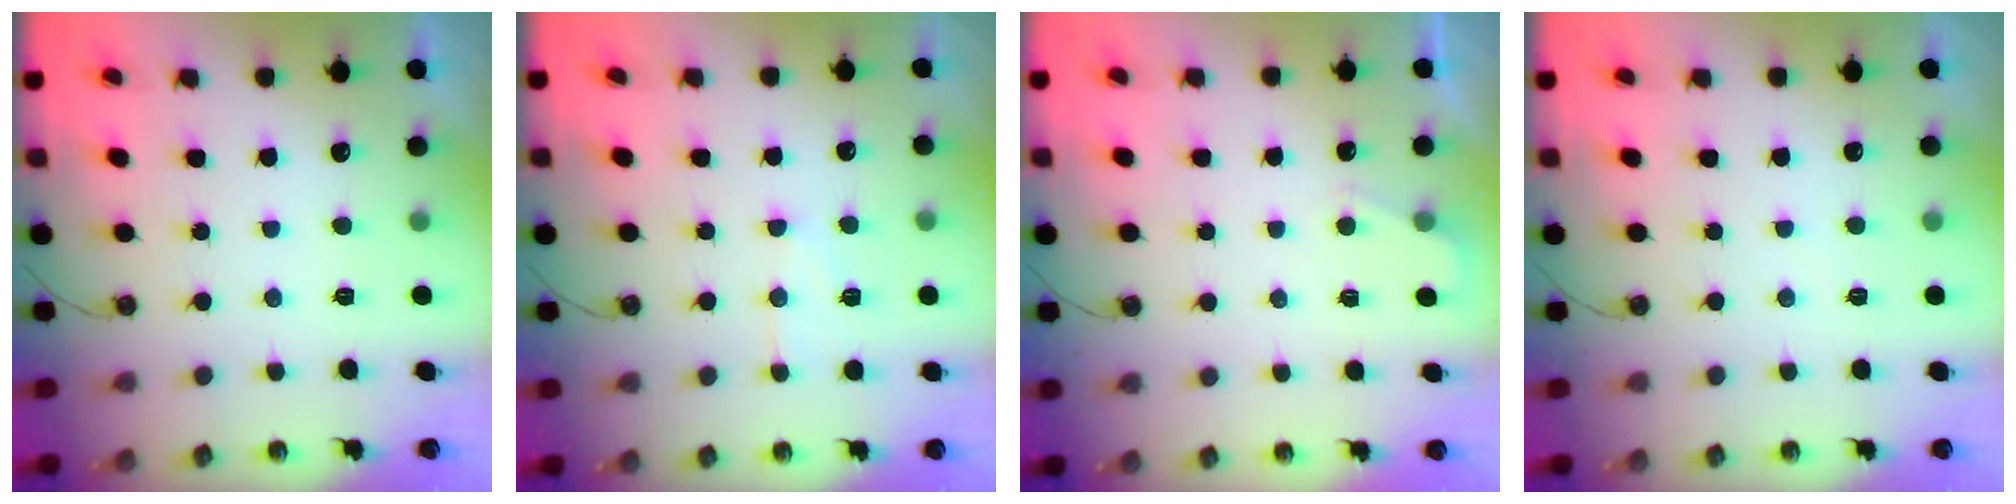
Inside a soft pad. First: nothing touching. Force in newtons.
{"total": 7.1, "press": 7.1, "slide": 0.5}
{"total": 2.4, "press": 2.4, "slide": 0.4}
{"total": 1.8, "press": 1.8, "slide": 0.4}